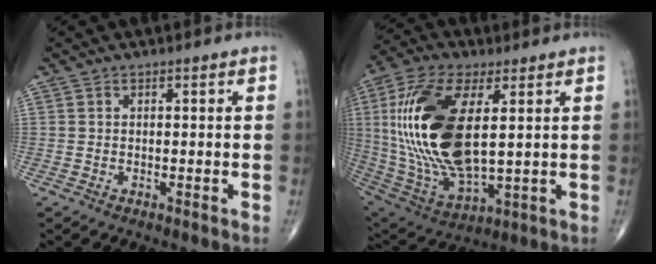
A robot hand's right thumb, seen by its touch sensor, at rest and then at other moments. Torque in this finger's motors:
{"motor_torque": [0.29, 4.14, 2.13, 0.64, 0.74]}